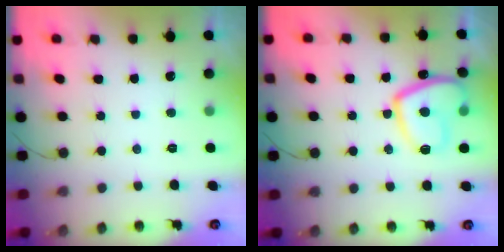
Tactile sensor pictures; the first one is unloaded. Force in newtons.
{"total": 13.8, "press": 13.7, "slide": 1.4}